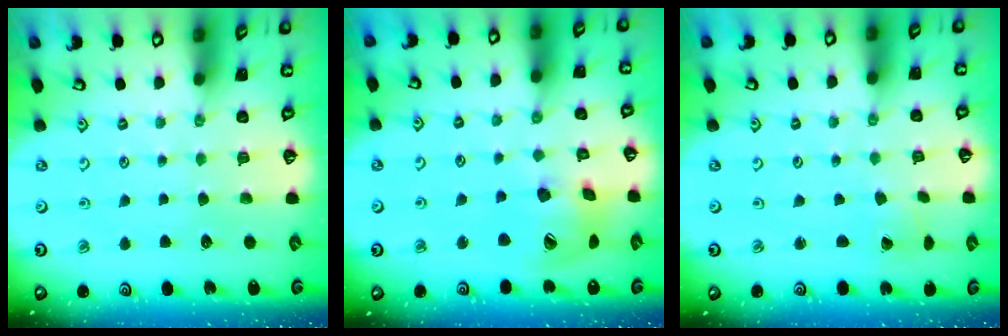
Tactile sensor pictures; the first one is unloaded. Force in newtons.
{"total": 16.1, "press": 16.0, "slide": 2.5}
{"total": 1.7, "press": 1.7, "slide": 0.3}